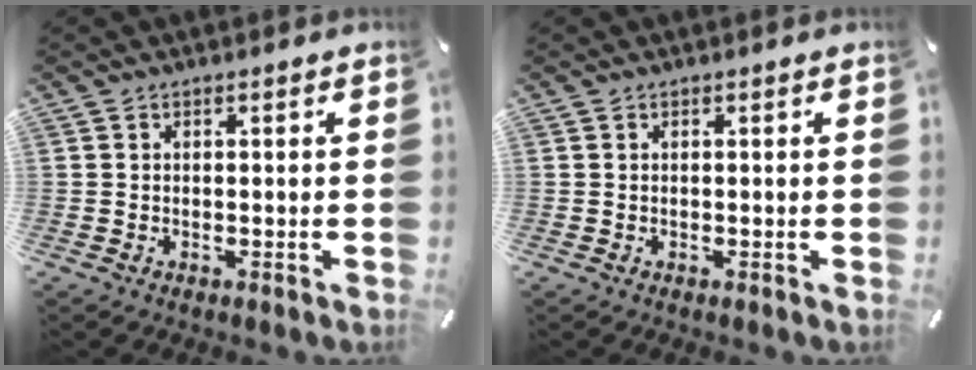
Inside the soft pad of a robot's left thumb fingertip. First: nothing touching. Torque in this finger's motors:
{"motor_torque": [-0.04, 0.04, -0.01, 0.09, 0.00]}